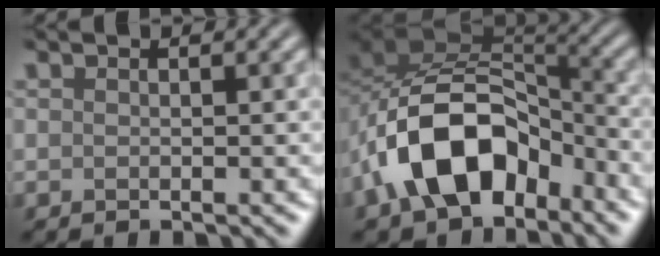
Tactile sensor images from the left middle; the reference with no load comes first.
{"total": 10.4, "force": [-4.6, 6.3, 6.9], "torque": [-0.115, 0.016, -0.090]}